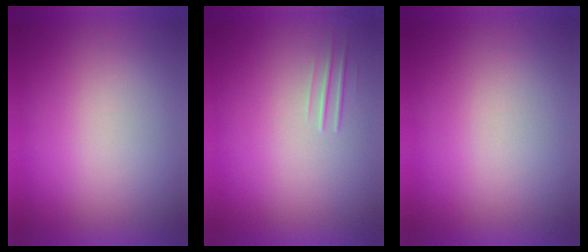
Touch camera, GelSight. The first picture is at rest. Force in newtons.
{"total": 1.1}
{"total": 0.0}